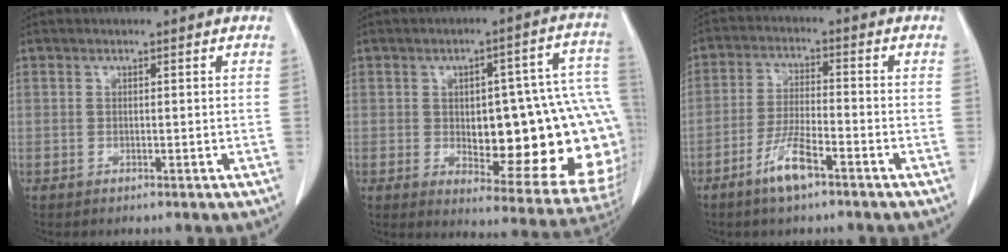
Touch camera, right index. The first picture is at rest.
{"total": 24.9, "force": [-1.8, 7.4, 23.7], "torque": [-0.222, 0.035, 0.006]}
{"total": 6.6, "force": [-4.1, 1.0, 5.1], "torque": [-0.104, -0.006, -0.076]}